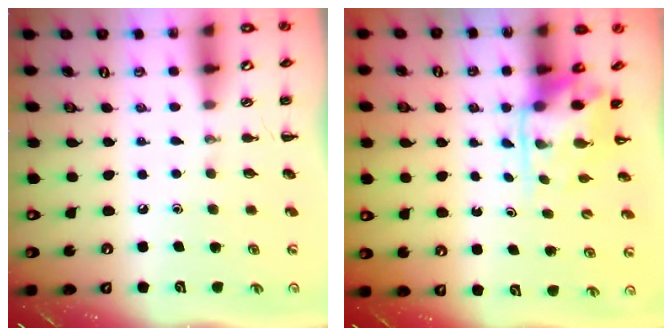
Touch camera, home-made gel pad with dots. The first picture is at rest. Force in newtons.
{"total": 3.5, "press": 3.4, "slide": 0.8}